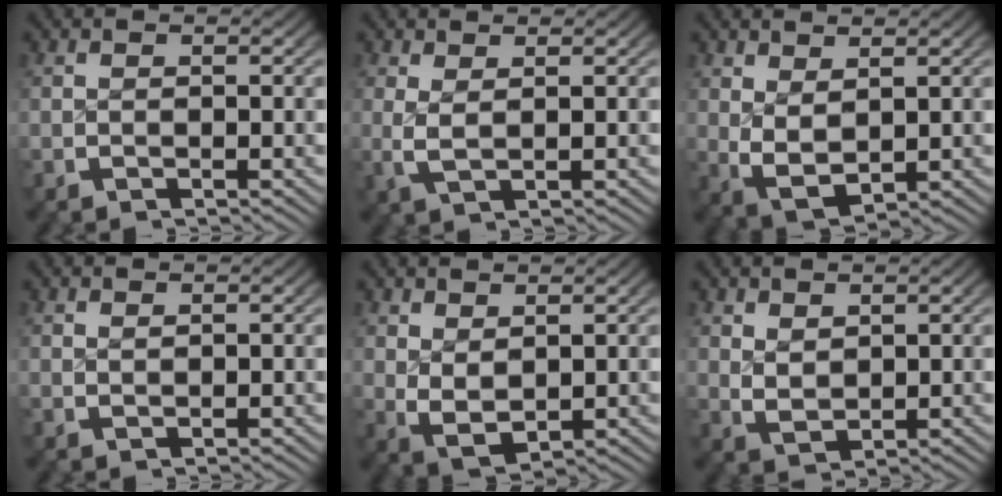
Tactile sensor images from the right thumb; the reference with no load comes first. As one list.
[{"total": 2.2, "force": [0.7, 0.9, 1.8], "torque": [-0.049, -0.011, 0.023]}, {"total": 5.0, "force": [0.3, 3.6, 3.5], "torque": [-0.087, -0.027, 0.026]}, {"total": 0.6, "force": [0.6, 0.0, 0.1], "torque": [-0.001, -0.003, 0.015]}, {"total": 4.5, "force": [0.3, 3.2, 3.2], "torque": [-0.073, -0.025, 0.025]}, {"total": 2.6, "force": [0.9, 1.8, 1.6], "torque": [-0.036, -0.017, 0.034]}]